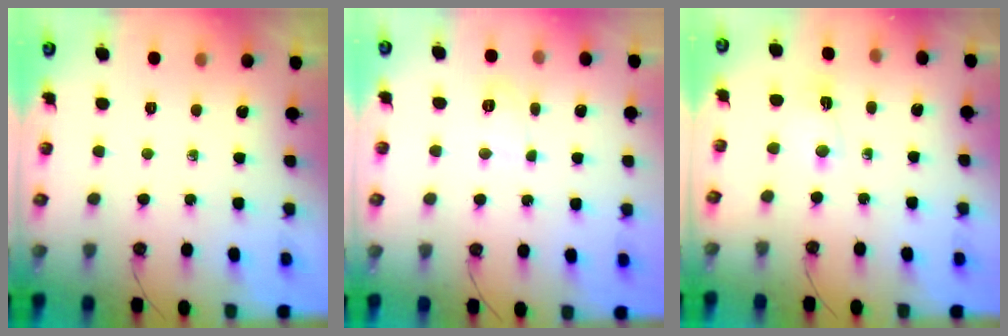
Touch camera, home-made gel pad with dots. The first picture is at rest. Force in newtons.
{"total": 4.8, "press": 4.8, "slide": 0.4}
{"total": 1.5, "press": 1.4, "slide": 0.4}